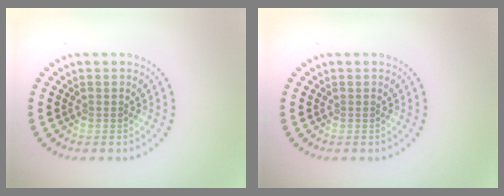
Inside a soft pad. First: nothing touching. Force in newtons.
{"total": 0.0}